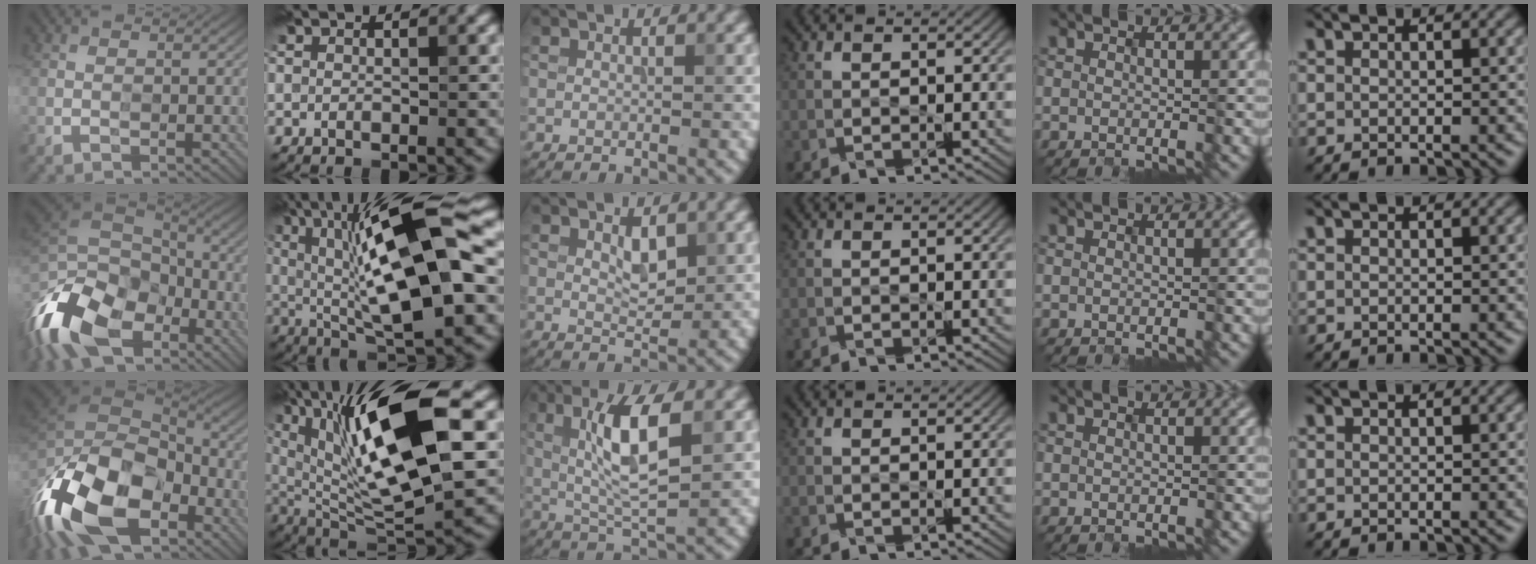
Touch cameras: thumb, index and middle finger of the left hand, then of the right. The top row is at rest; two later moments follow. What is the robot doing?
{"motion": "extract", "object": "pen cap and body"}